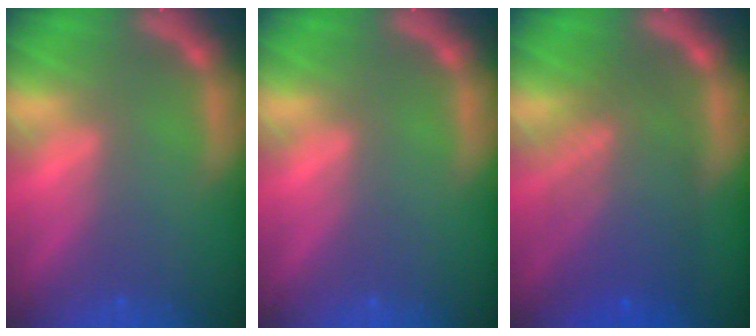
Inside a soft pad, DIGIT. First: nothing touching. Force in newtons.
{"total": 0.0}
{"total": 8.1}